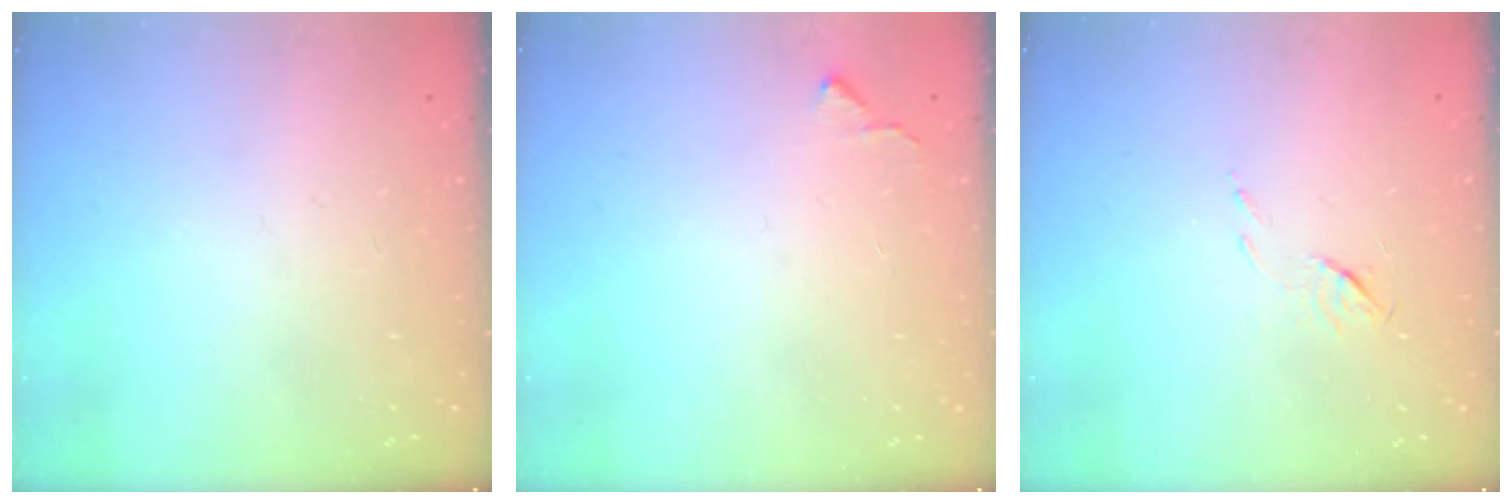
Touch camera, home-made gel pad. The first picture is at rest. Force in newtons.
{"total": 5.1, "press": 5.0, "slide": 0.7}
{"total": 5.1, "press": 5.0, "slide": 0.8}